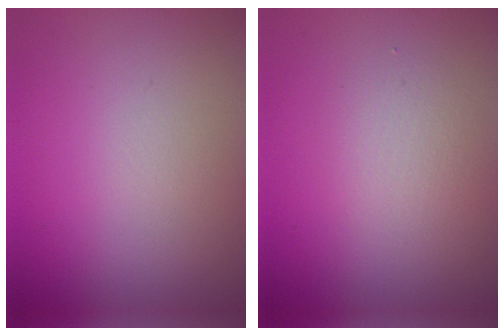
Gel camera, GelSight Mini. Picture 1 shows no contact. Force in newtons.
{"total": 2.0, "press": 2.0, "slide": 0.1}